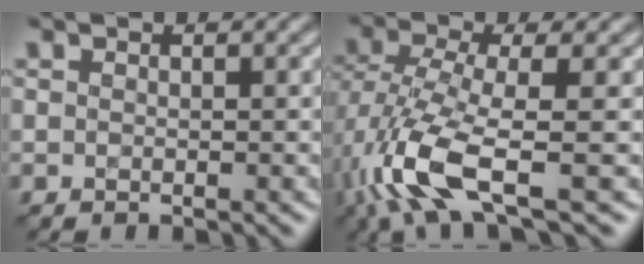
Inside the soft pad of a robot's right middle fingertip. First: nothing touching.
{"total": 7.7, "force": [-3.2, 2.5, 6.5], "torque": [-0.160, 0.001, -0.066]}